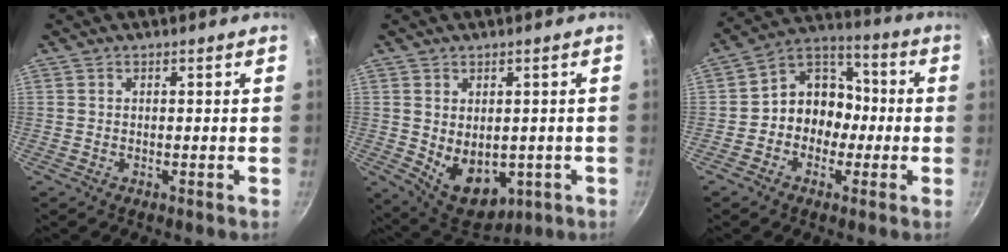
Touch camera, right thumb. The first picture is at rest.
{"total": 10.9, "force": [-1.3, 7.5, 7.8], "torque": [-0.092, -0.015, 0.008]}
{"total": 10.8, "force": [-1.9, 9.3, 5.2], "torque": [-0.028, 0.049, -0.049]}